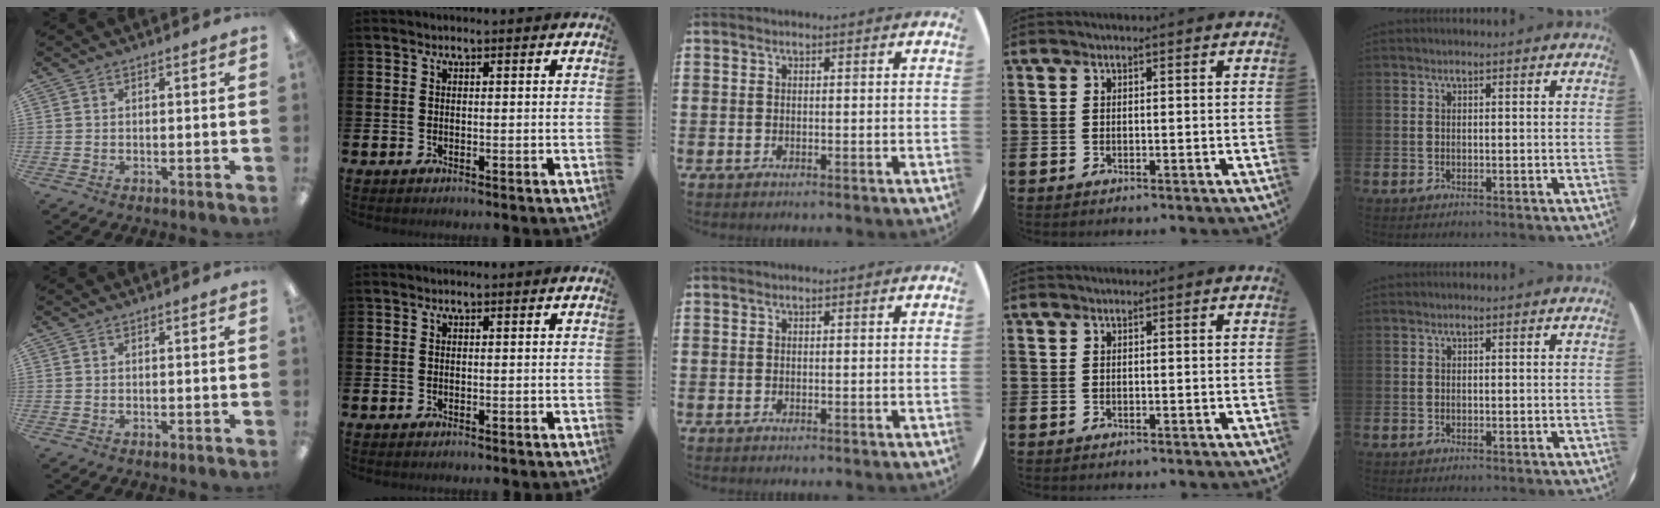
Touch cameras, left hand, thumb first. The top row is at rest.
{}